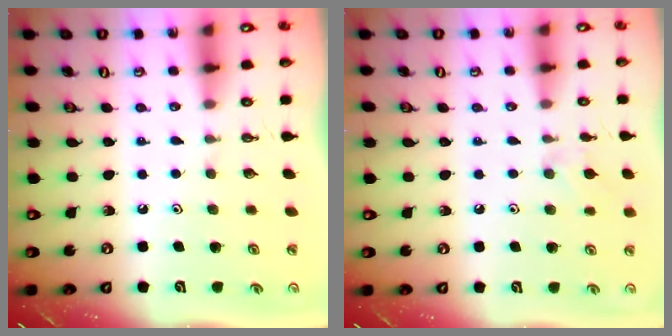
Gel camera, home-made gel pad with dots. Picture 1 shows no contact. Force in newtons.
{"total": 6.6, "press": 6.5, "slide": 0.8}